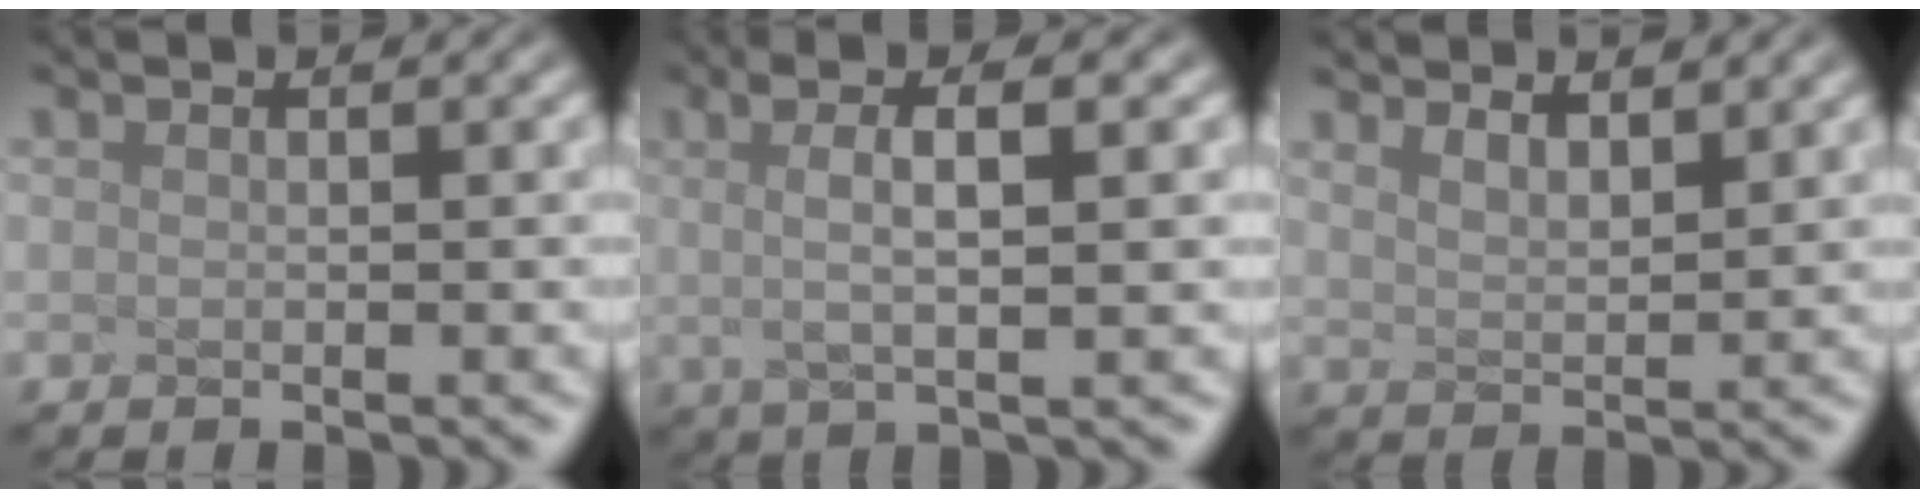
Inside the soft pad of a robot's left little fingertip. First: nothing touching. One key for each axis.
{"total": 3.5, "fx": 0.0, "fy": -0.1, "fz": 3.5, "tx": -0.090, "ty": 0.004, "tz": 0.032}
{"total": 2.2, "fx": 2.0, "fy": 0.1, "fz": 0.9, "tx": -0.028, "ty": 0.005, "tz": 0.053}